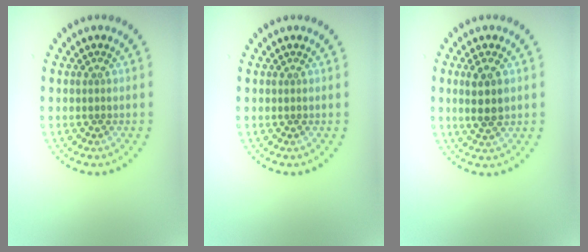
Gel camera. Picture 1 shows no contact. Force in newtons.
{"total": 0.0}
{"total": 2.7, "press": 2.5, "slide": 0.9}